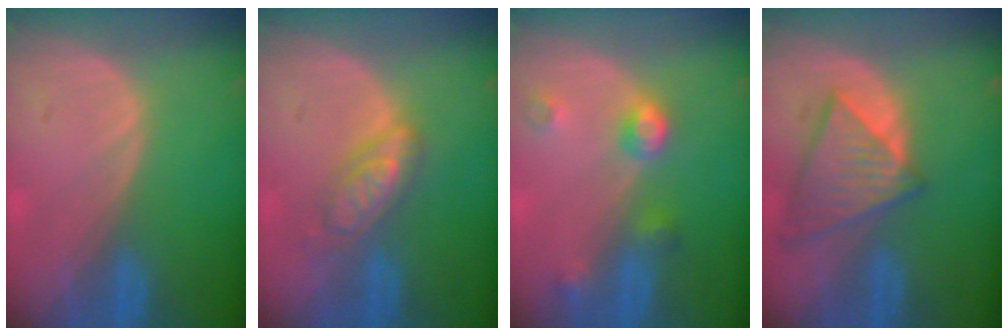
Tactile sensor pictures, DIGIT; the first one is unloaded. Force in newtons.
{"total": 5.1, "press": 5.1, "slide": 0.2}
{"total": 4.5, "press": 4.0, "slide": 2.0}
{"total": 8.2, "press": 7.3, "slide": 3.8}